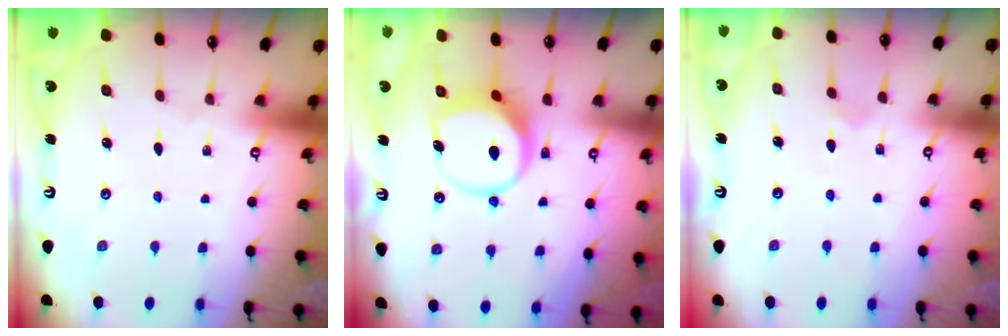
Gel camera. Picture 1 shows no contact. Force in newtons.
{"total": 7.7, "press": 7.6, "slide": 0.9}
{"total": 3.6, "press": 3.6, "slide": 0.6}